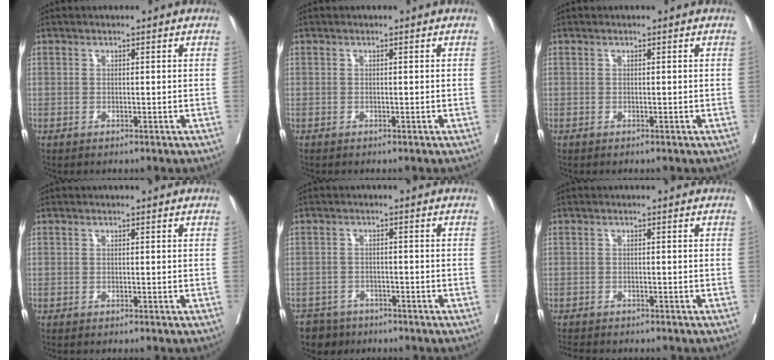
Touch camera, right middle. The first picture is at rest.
{"total": 0.0}
{"total": 0.0}
{"total": 0.7, "force": [-0.7, -0.2, 0.2], "torque": [-0.001, 0.000, -0.014]}
{"total": 4.8, "force": [-4.0, 2.7, -0.3], "torque": [0.008, 0.000, -0.069]}
{"total": 5.6, "force": [-5.1, 1.1, 2.1], "torque": [-0.034, -0.010, -0.079]}